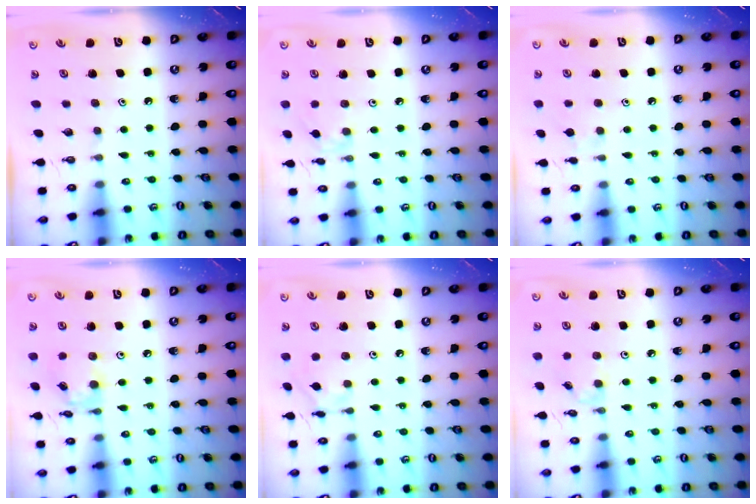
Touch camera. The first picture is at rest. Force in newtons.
{"total": 2.0, "press": 1.9, "slide": 0.5}
{"total": 3.7, "press": 3.7, "slide": 0.6}
{"total": 8.6, "press": 8.5, "slide": 0.6}
{"total": 2.6, "press": 2.6, "slide": 0.3}
{"total": 1.9, "press": 1.9, "slide": 0.4}